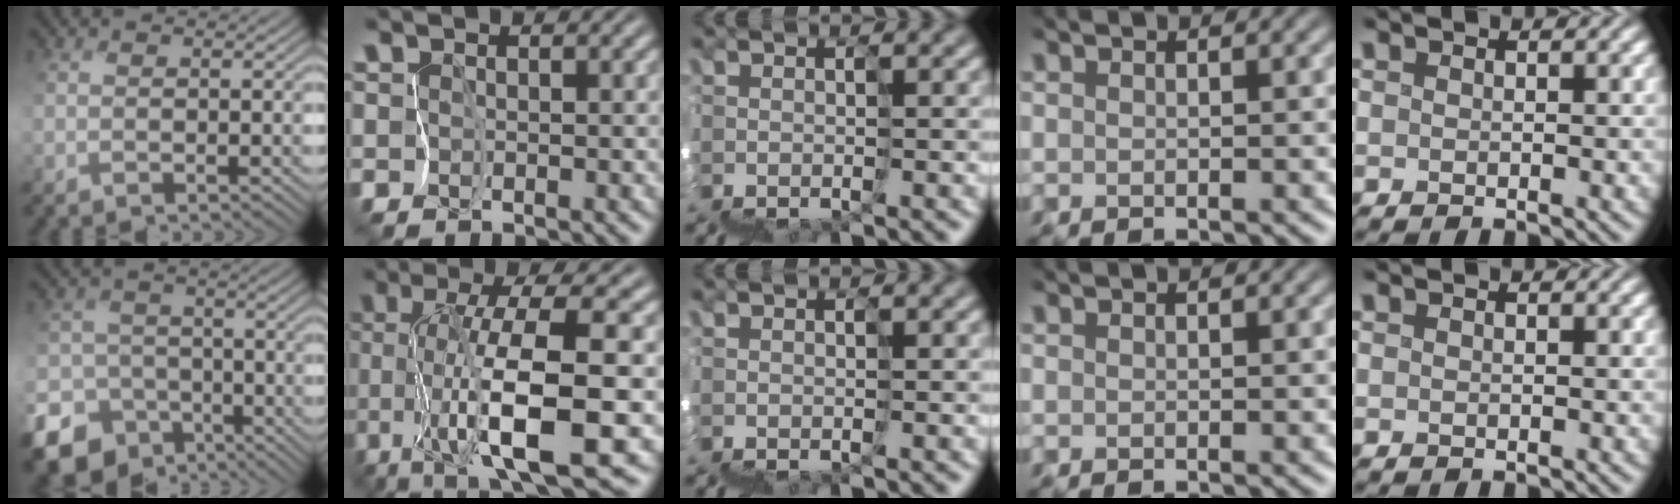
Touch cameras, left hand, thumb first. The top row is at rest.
{"thumb": {"total": 16.8, "force": [-9.9, 13.0, 3.7], "torque": [-0.128, -0.069, -0.161]}, "index": {"total": 9.7, "force": [-1.6, 0.9, 9.6], "torque": [-0.169, 0.004, -0.031]}}